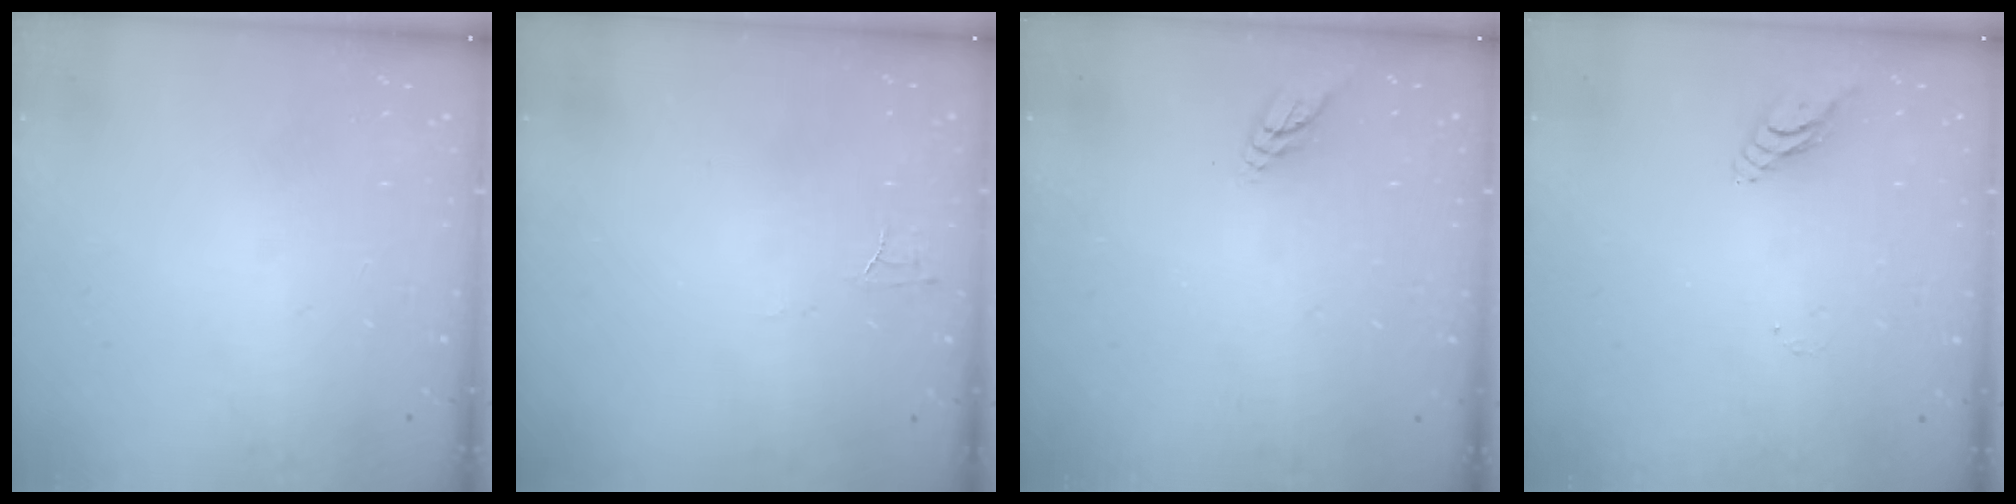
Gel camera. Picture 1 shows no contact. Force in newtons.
{"total": 3.3, "press": 3.3, "slide": 0.2}
{"total": 3.8, "press": 3.8, "slide": 0.4}
{"total": 5.4, "press": 5.4, "slide": 0.2}